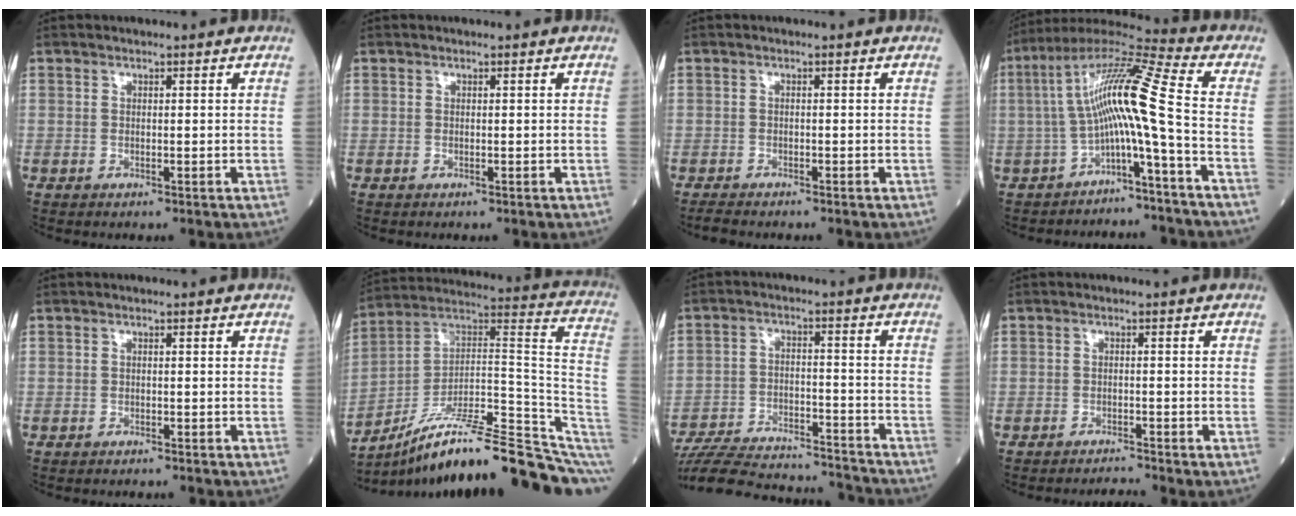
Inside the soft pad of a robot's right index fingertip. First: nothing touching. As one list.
[{"total": 0.0}, {"total": 1.9, "force": [-1.8, 0.2, 0.5], "torque": [-0.014, -0.007, -0.030]}, {"total": 12.0, "force": [-2.4, -0.8, 11.7], "torque": [-0.214, 0.038, -0.050]}, {"total": 1.1, "force": [-1.1, 0.1, 0.2], "torque": [-0.006, -0.003, -0.015]}, {"total": 23.5, "force": [-15.9, 2.7, 17.1], "torque": [-0.177, 0.058, -0.253]}, {"total": 19.7, "force": [-18.8, 2.6, 5.3], "torque": [-0.122, -0.006, -0.281]}, {"total": 1.9, "force": [-1.8, -0.7, -0.3], "torque": [0.005, -0.010, -0.027]}]